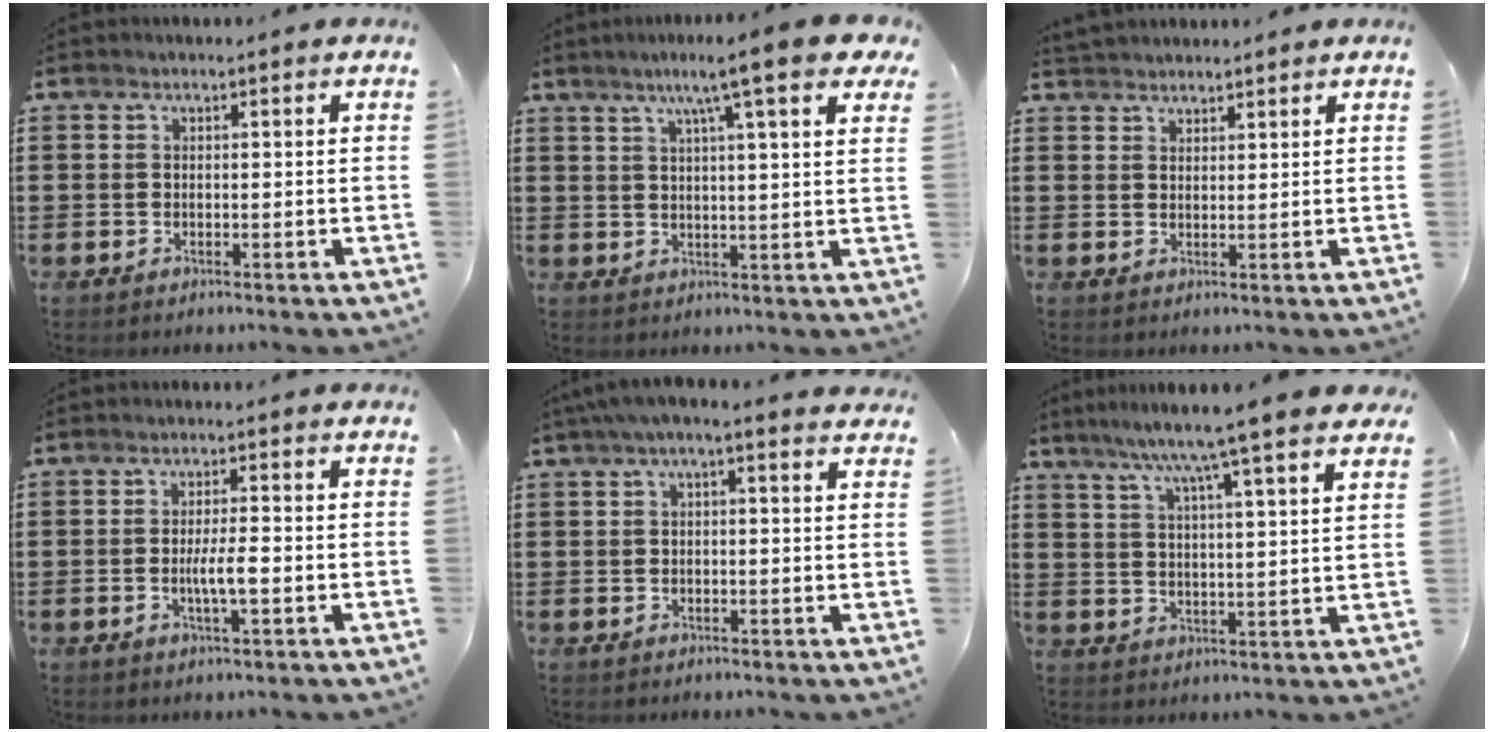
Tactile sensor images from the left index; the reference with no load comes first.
{"total": 9.3, "force": [6.2, 0.5, 7.0], "torque": [-0.126, -0.010, 0.100]}
{"total": 2.0, "force": [2.0, 0.5, -0.2], "torque": [-0.002, 0.002, 0.040]}
{"total": 4.0, "force": [-0.8, 0.7, 3.9], "torque": [-0.074, -0.002, -0.018]}
{"total": 2.4, "force": [1.3, 0.4, 1.9], "torque": [-0.040, 0.004, 0.022]}
{"total": 7.6, "force": [6.1, -1.0, 4.4], "torque": [-0.106, -0.029, 0.099]}